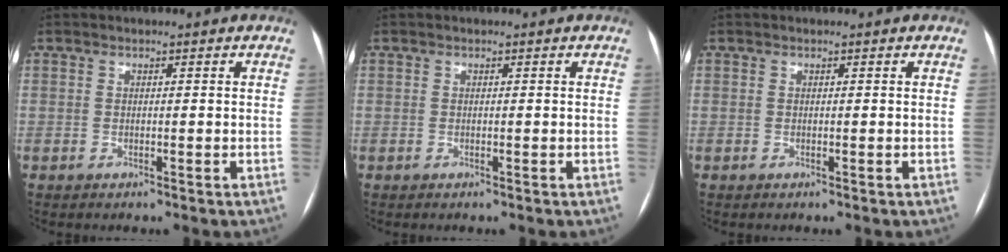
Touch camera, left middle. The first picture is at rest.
{"total": 0.0}
{"total": 0.0}